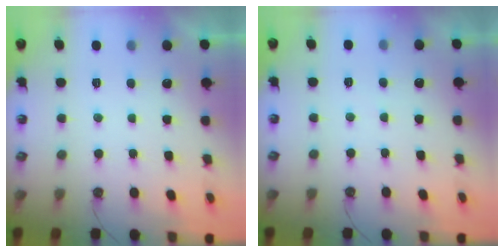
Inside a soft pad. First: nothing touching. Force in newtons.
{"total": 2.7, "press": 2.6, "slide": 0.4}